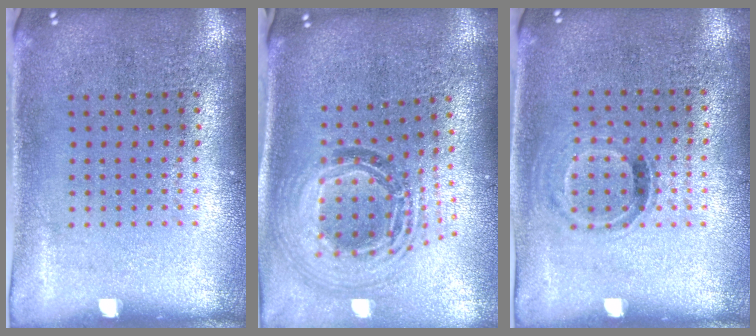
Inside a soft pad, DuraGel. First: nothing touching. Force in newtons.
{"total": 1.6, "press": 1.4, "slide": 0.8}
{"total": 0.9, "press": 0.8, "slide": 0.5}